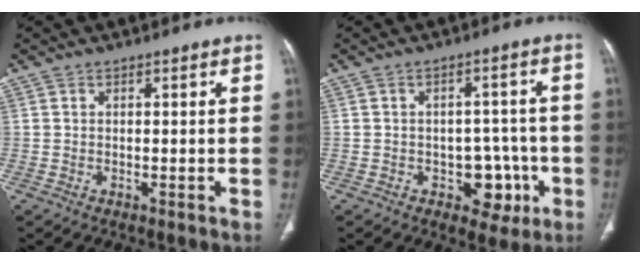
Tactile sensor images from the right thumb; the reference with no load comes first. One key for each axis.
{"total": 7.5, "fx": -2.6, "fy": 5.3, "fz": 4.7, "tx": -0.020, "ty": 0.022, "tz": -0.028}